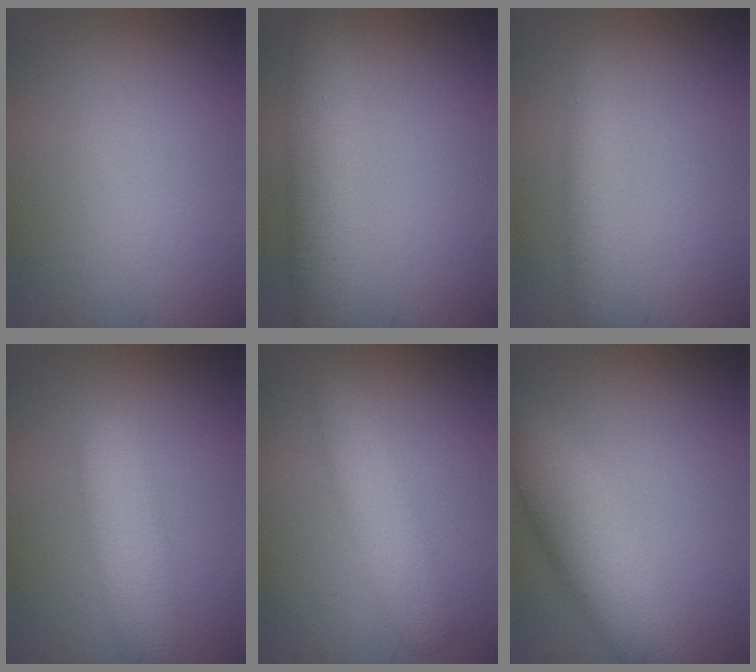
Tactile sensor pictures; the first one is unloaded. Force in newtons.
{"total": 5.1, "press": 5.1, "slide": 0.2}
{"total": 2.5, "press": 2.5, "slide": 0.1}
{"total": 4.1, "press": 4.1, "slide": 0.1}
{"total": 3.5, "press": 3.5, "slide": 0.2}
{"total": 5.3, "press": 5.3, "slide": 0.1}